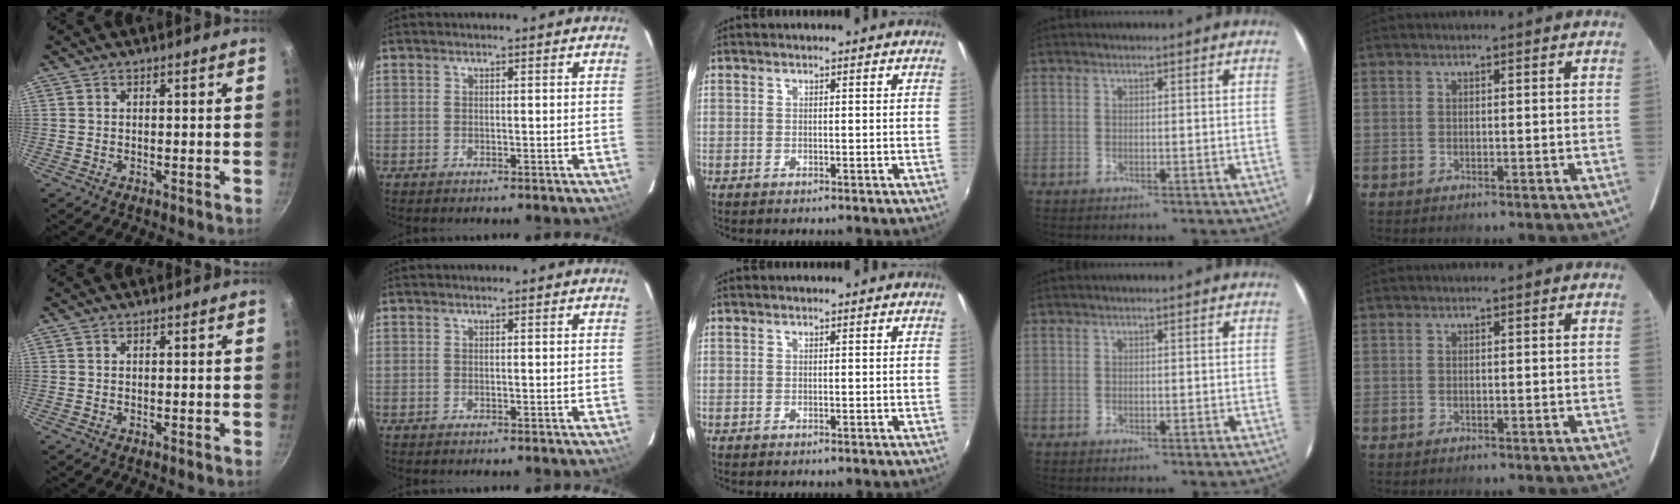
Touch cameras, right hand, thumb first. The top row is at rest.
{}